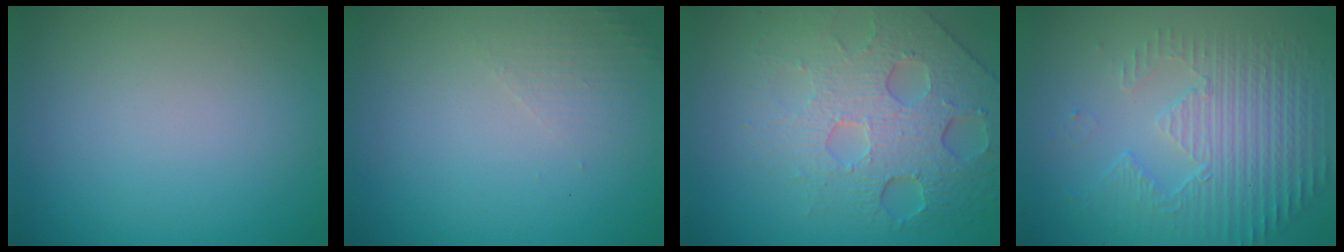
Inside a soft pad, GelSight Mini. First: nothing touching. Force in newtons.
{"total": 1.3, "press": 1.2, "slide": 0.4}
{"total": 7.7, "press": 5.2, "slide": 5.6}
{"total": 5.6, "press": 3.5, "slide": 4.3}